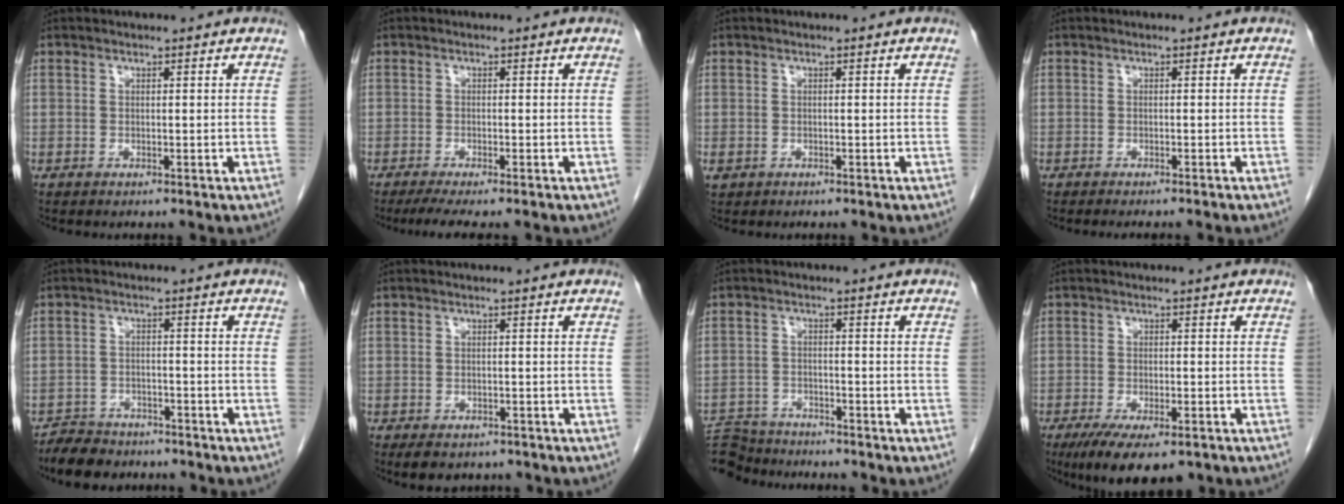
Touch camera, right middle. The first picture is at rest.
{"total": 4.4, "force": [-3.5, 0.2, 2.7], "torque": [-0.041, -0.011, -0.055]}
{"total": 1.5, "force": [-0.6, 1.2, 0.6], "torque": [-0.018, 0.001, -0.004]}
{"total": 3.9, "force": [-3.4, -0.2, 1.8], "torque": [-0.015, -0.002, -0.045]}
{"total": 6.2, "force": [-5.4, 2.7, 1.4], "torque": [-0.026, -0.004, -0.089]}
{"total": 5.3, "force": [-4.1, 2.6, 2.1], "torque": [-0.025, -0.003, -0.053]}
{"total": 8.6, "force": [-8.3, 2.3, 0.6], "torque": [-0.017, 0.005, -0.139]}
{"total": 9.5, "force": [-6.4, 3.1, 6.2], "torque": [-0.094, -0.016, -0.097]}